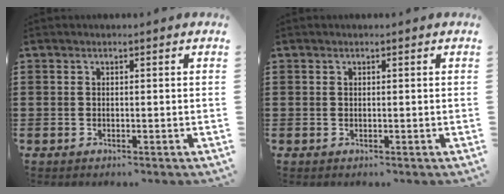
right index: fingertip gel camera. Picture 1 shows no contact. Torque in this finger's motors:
{"motor_torque": [-0.14, 1.31, -0.01, -0.01]}